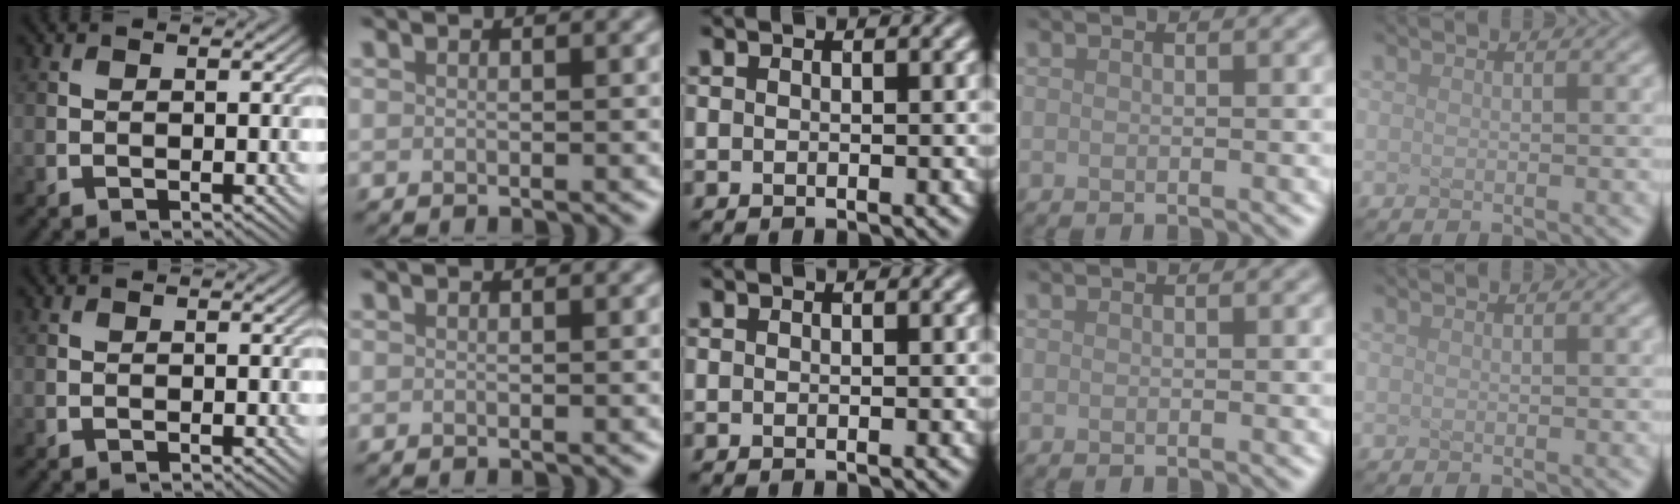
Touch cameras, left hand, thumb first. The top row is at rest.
{}